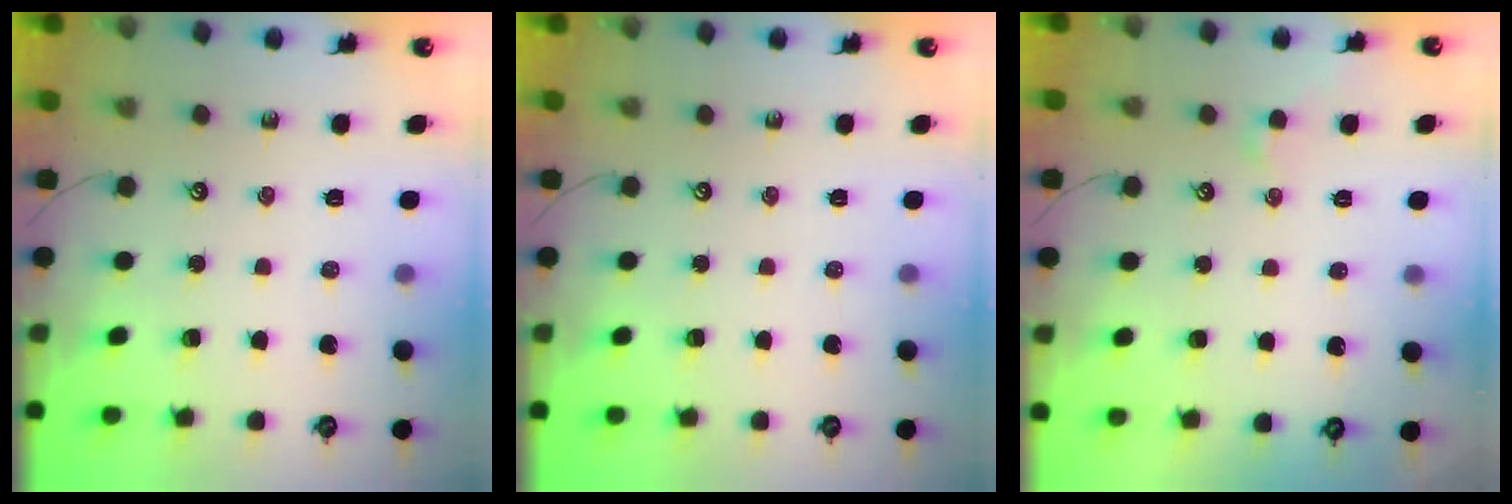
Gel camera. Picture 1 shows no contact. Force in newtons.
{"total": 0.0}
{"total": 1.0, "press": 0.9, "slide": 0.4}